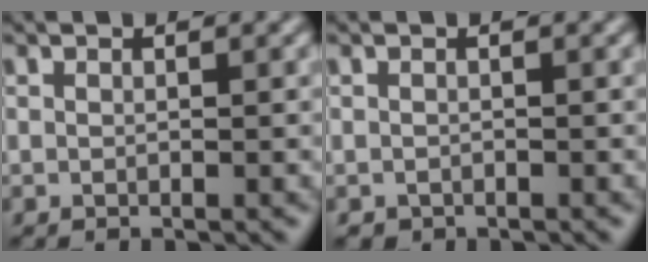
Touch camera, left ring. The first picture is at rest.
{"total": 0.5, "force": [-0.4, 0.3, 0.0], "torque": [0.002, -0.005, -0.005]}